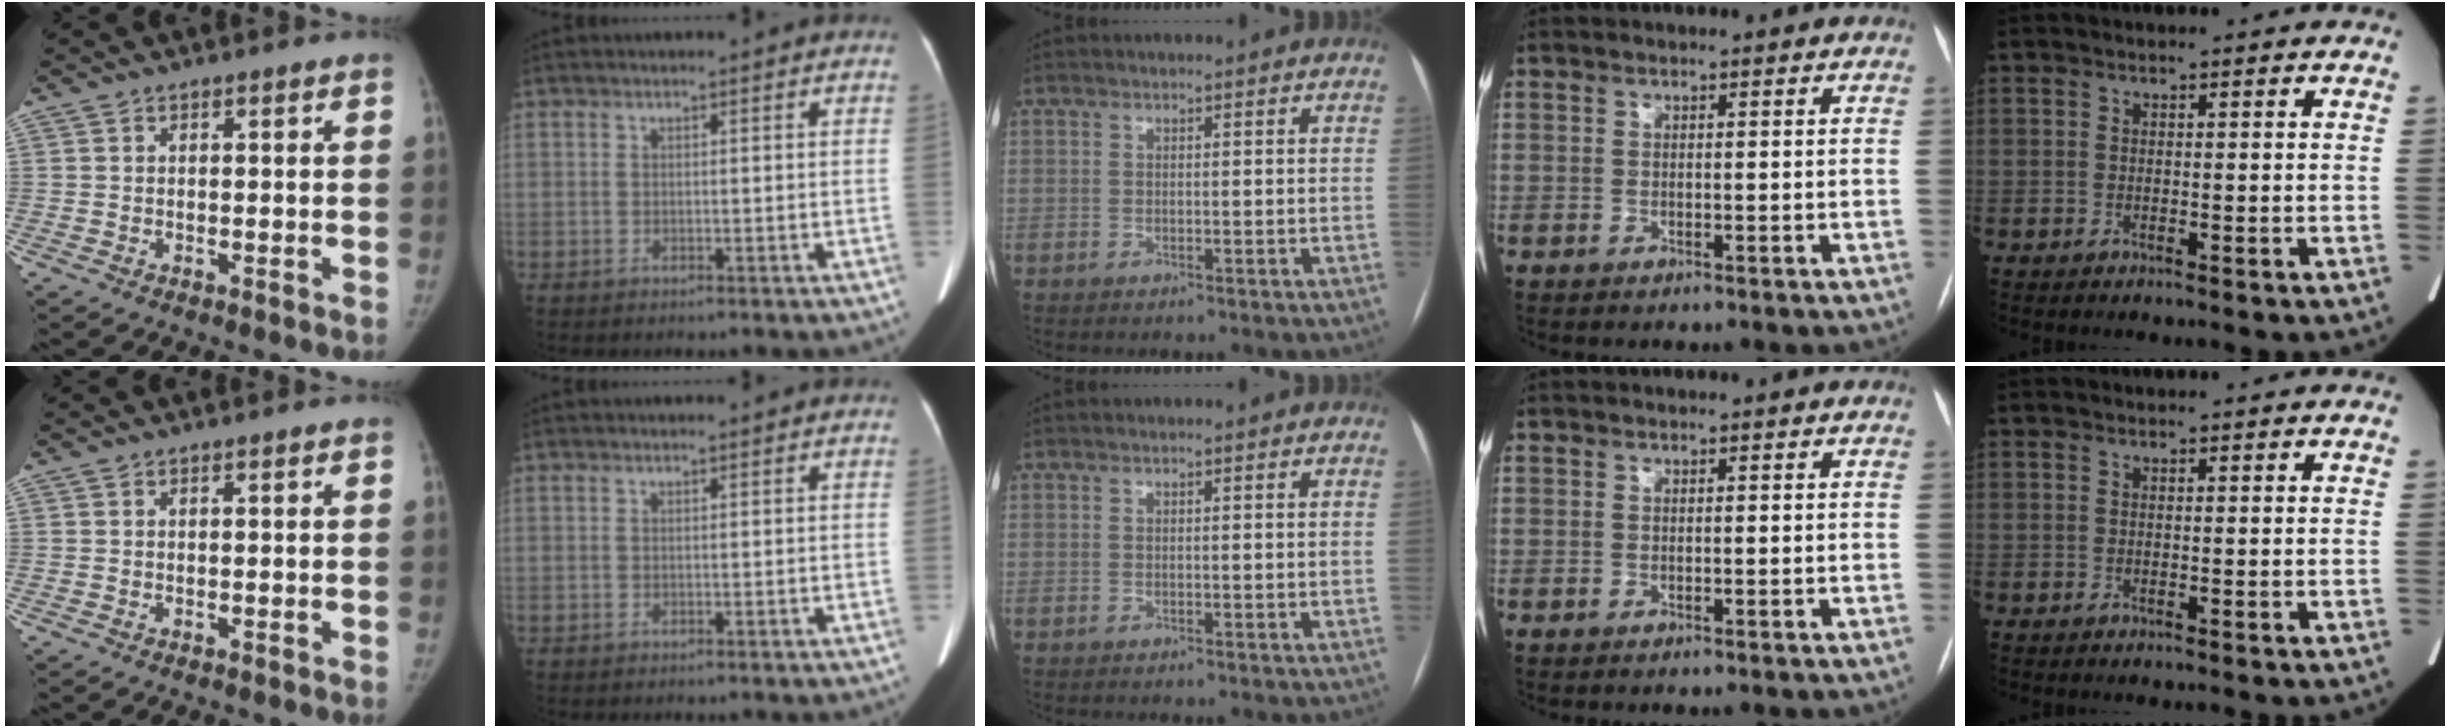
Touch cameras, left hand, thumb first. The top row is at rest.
{}